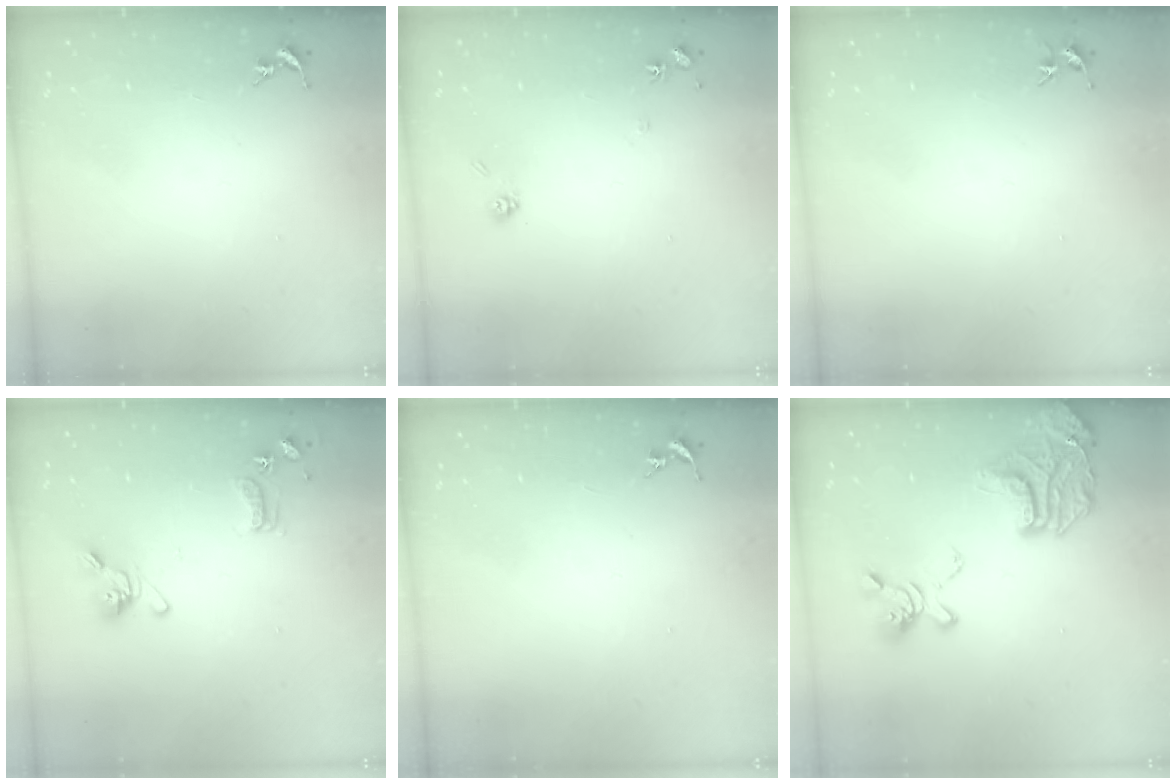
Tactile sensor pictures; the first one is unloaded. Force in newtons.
{"total": 5.8, "press": 5.7, "slide": 1.1}
{"total": 3.4, "press": 3.4, "slide": 0.4}
{"total": 13.7, "press": 13.6, "slide": 2.1}
{"total": 0.0}
{"total": 25.0, "press": 24.9, "slide": 2.6}